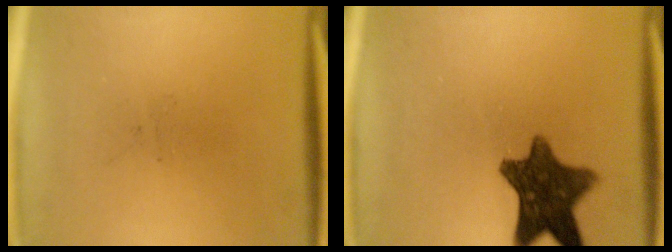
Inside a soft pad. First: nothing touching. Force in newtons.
{"total": 11.0}